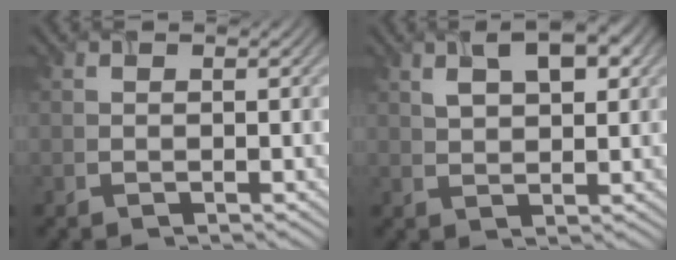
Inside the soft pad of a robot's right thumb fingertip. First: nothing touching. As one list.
[{"total": 5.7, "force": [2.3, 2.8, 4.4], "torque": [-0.076, 0.006, 0.044]}]